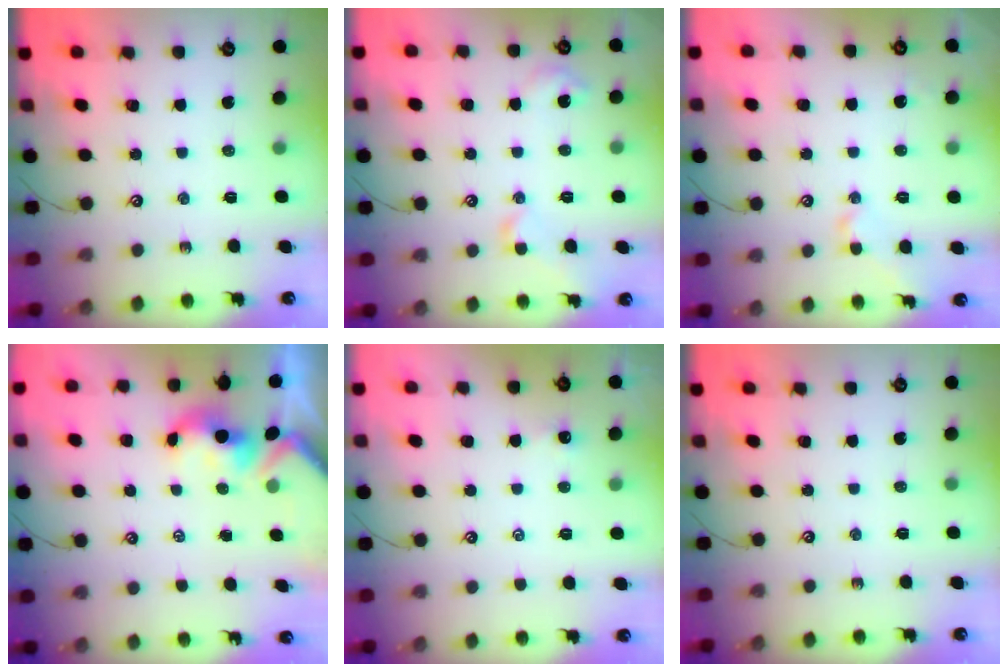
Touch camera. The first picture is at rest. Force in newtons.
{"total": 3.8, "press": 3.7, "slide": 0.7}
{"total": 0.6, "press": 0.6, "slide": 0.1}
{"total": 1.7, "press": 1.5, "slide": 0.7}
{"total": 2.0, "press": 2.0, "slide": 0.4}
{"total": 0.0}